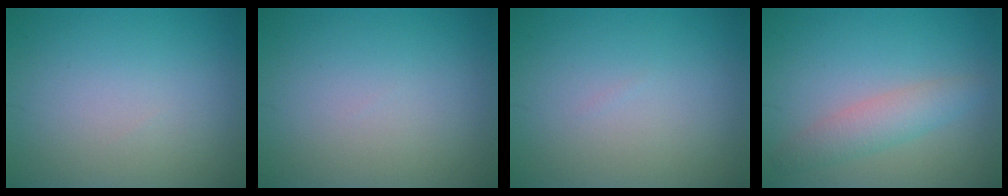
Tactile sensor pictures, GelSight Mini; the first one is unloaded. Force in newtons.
{"total": 0.0}
{"total": 0.0}
{"total": 2.8, "press": 2.8, "slide": 0.1}